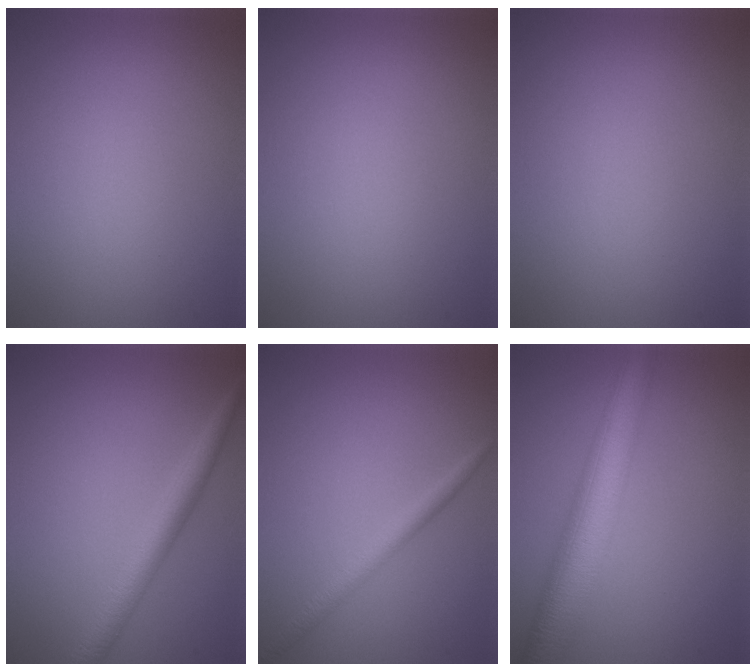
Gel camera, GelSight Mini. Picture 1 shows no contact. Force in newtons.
{"total": 0.0}
{"total": 0.0}
{"total": 3.2, "press": 3.2, "slide": 0.1}
{"total": 1.9, "press": 1.9, "slide": 0.0}
{"total": 7.6, "press": 7.6, "slide": 0.2}